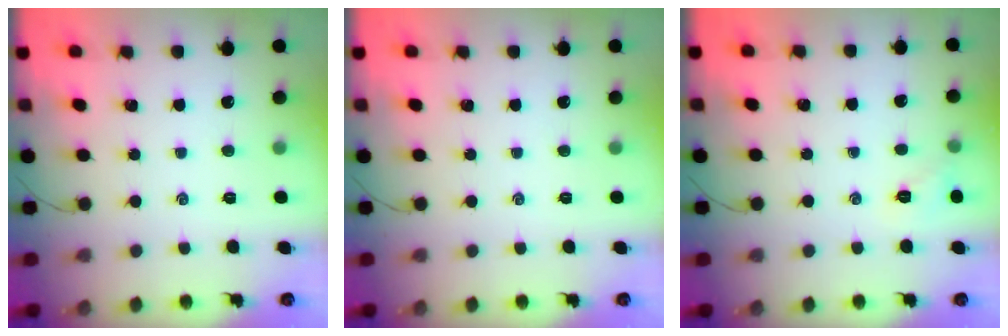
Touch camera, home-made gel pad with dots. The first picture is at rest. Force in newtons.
{"total": 0.0}
{"total": 6.0, "press": 5.8, "slide": 1.5}